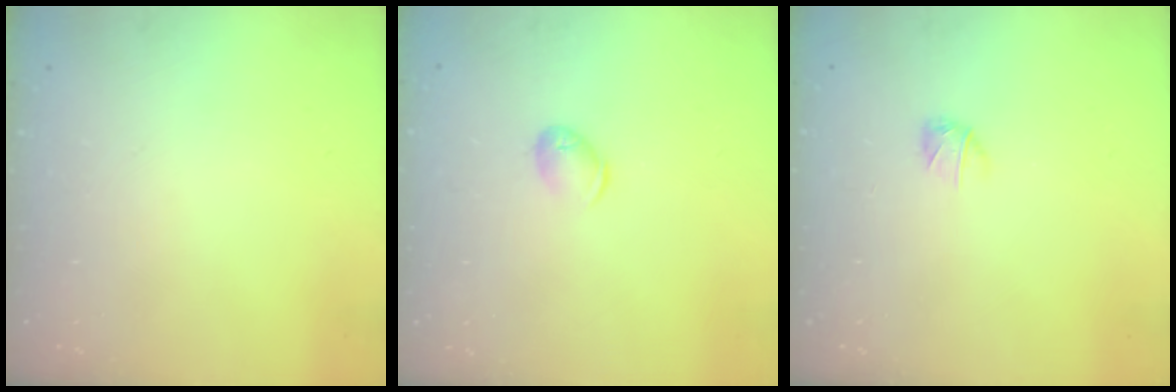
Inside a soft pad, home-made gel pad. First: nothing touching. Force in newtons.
{"total": 6.2, "press": 6.2, "slide": 0.9}
{"total": 3.2, "press": 3.1, "slide": 0.7}